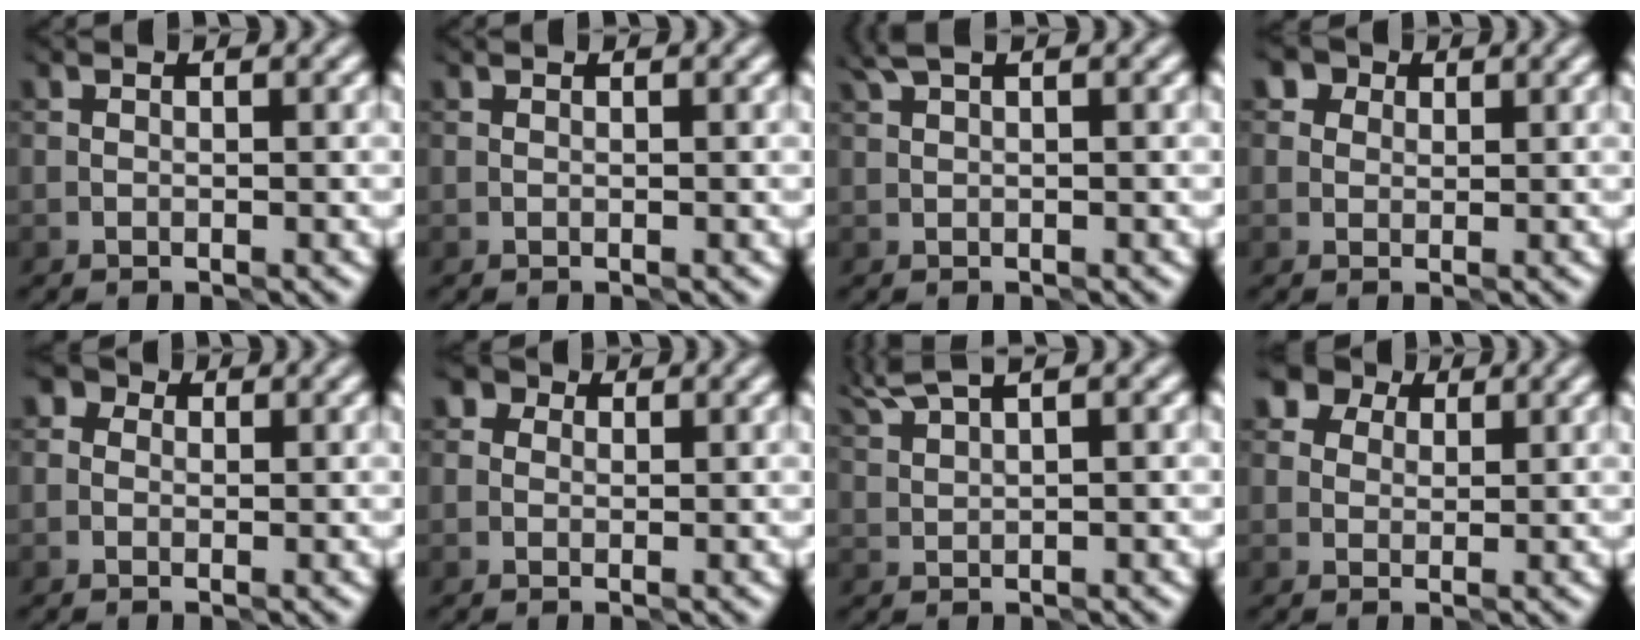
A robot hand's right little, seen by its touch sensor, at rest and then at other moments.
{"total": 0.0}
{"total": 1.5, "force": [1.2, 0.2, 0.9], "torque": [-0.021, 0.005, 0.025]}
{"total": 3.8, "force": [2.0, 3.0, 1.2], "torque": [-0.018, 0.012, 0.024]}
{"total": 2.5, "force": [0.9, 2.2, 0.9], "torque": [0.005, 0.014, -0.016]}
{"total": 3.0, "force": [1.4, 2.4, 1.0], "torque": [-0.001, 0.010, 0.003]}
{"total": 3.1, "force": [2.7, 0.0, 1.5], "torque": [-0.045, 0.016, 0.067]}
{"total": 4.8, "force": [2.8, 3.6, 1.5], "torque": [-0.030, 0.013, 0.039]}